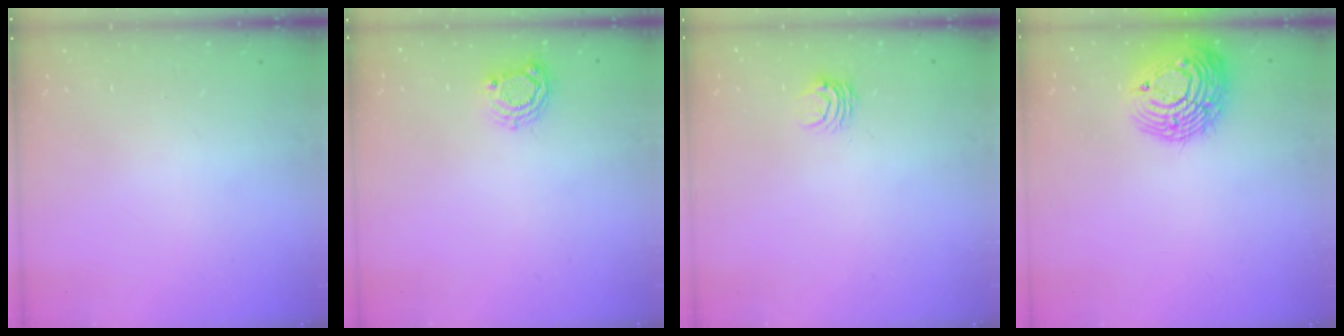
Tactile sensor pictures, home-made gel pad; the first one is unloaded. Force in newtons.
{"total": 6.0, "press": 6.0, "slide": 0.4}
{"total": 4.1, "press": 4.0, "slide": 0.3}
{"total": 16.3, "press": 16.3, "slide": 1.2}